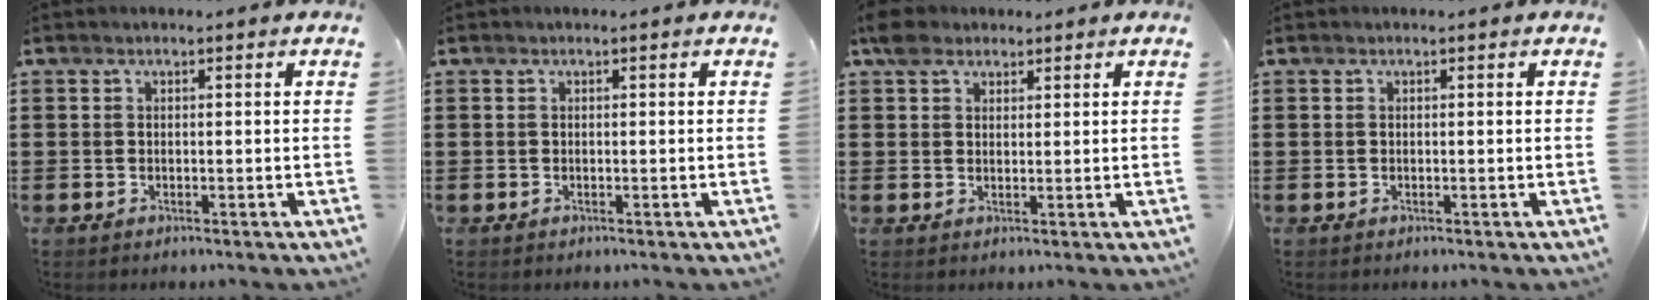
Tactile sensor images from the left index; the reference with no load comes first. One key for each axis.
{"total": 0.0}
{"total": 3.7, "fx": 2.4, "fy": 2.4, "fz": 1.3, "tx": -0.029, "ty": 0.011, "tz": 0.043}
{"total": 0.0}